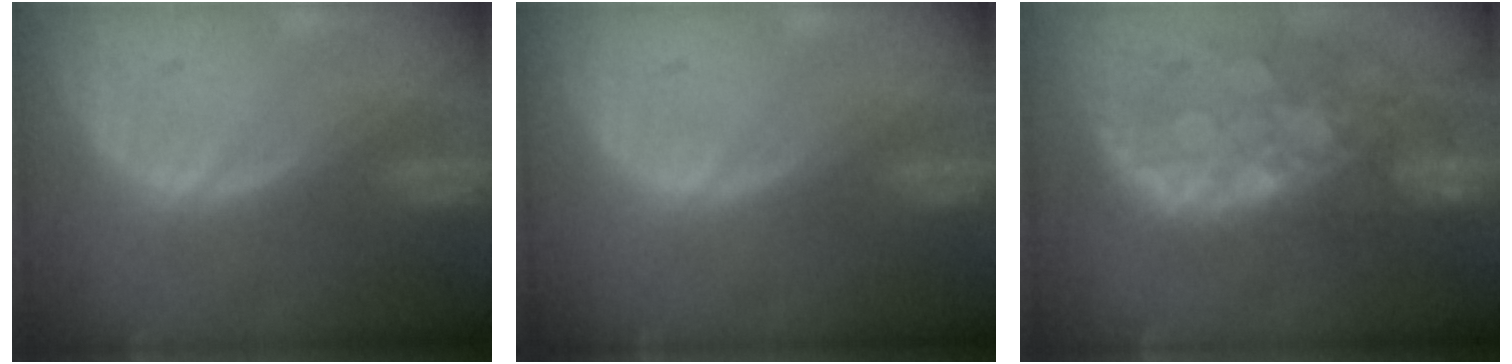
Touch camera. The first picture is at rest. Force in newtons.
{"total": 0.0}
{"total": 11.5, "press": 9.7, "slide": 6.2}